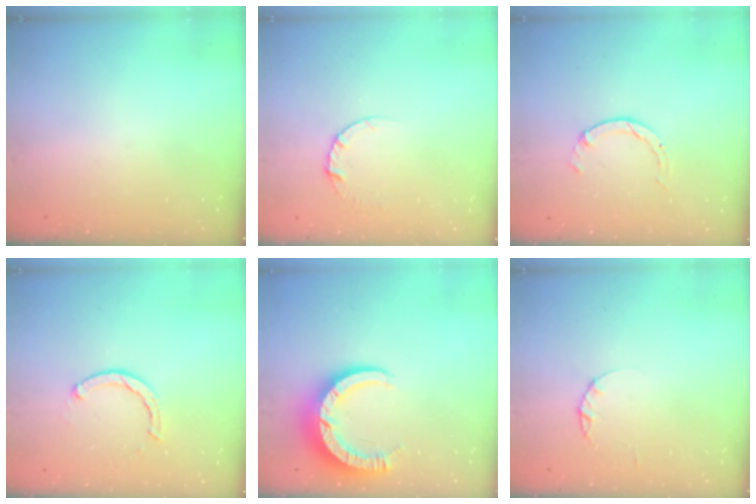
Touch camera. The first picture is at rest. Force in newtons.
{"total": 4.1, "press": 4.1, "slide": 0.4}
{"total": 0.5, "press": 0.5, "slide": 0.1}
{"total": 2.4, "press": 2.4, "slide": 0.1}
{"total": 9.2, "press": 9.2, "slide": 0.7}
{"total": 1.7, "press": 1.7, "slide": 0.3}